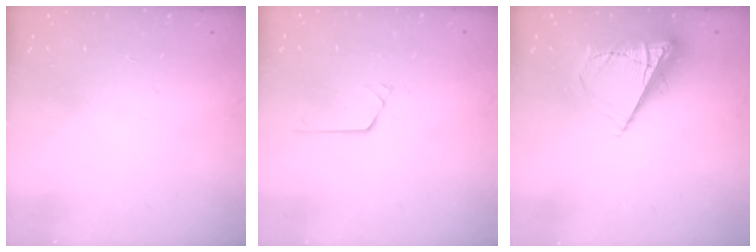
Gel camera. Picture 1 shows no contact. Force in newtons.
{"total": 2.6, "press": 2.6, "slide": 0.2}
{"total": 9.3, "press": 9.3, "slide": 1.1}